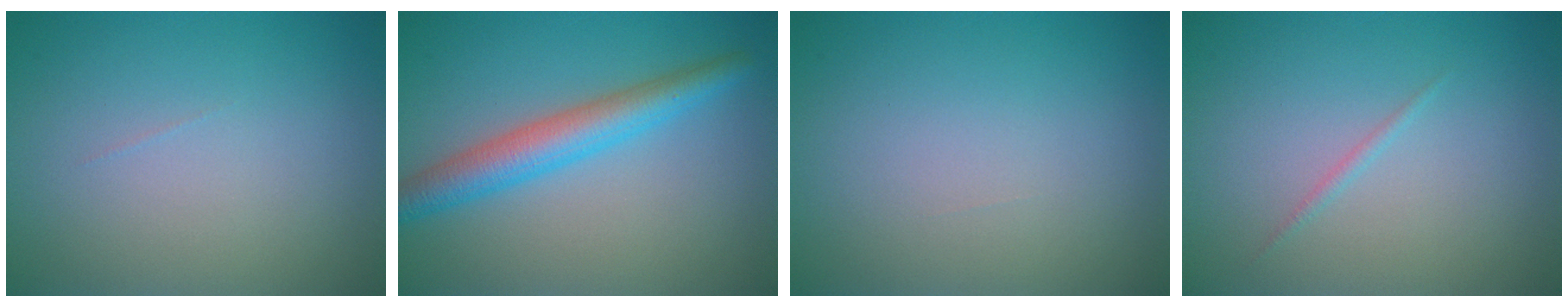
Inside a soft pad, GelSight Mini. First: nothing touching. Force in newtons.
{"total": 4.5, "press": 4.5, "slide": 0.1}
{"total": 0.0}
{"total": 0.6, "press": 0.6, "slide": 0.0}